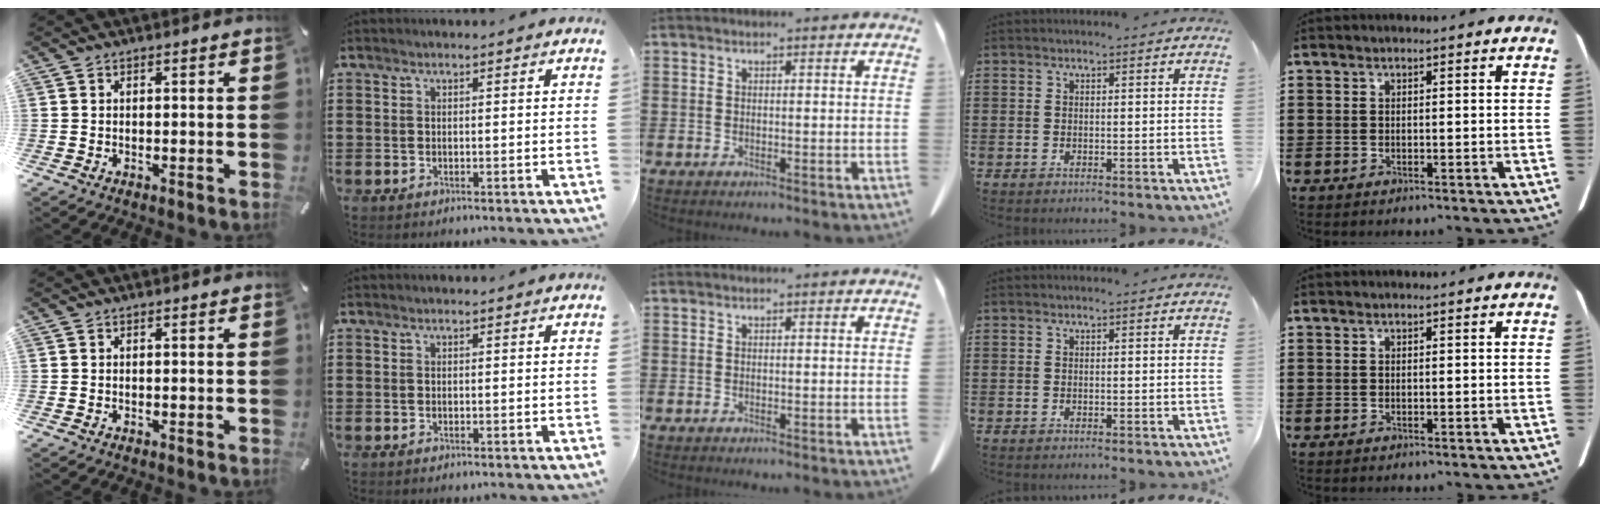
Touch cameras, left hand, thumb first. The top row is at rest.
{}